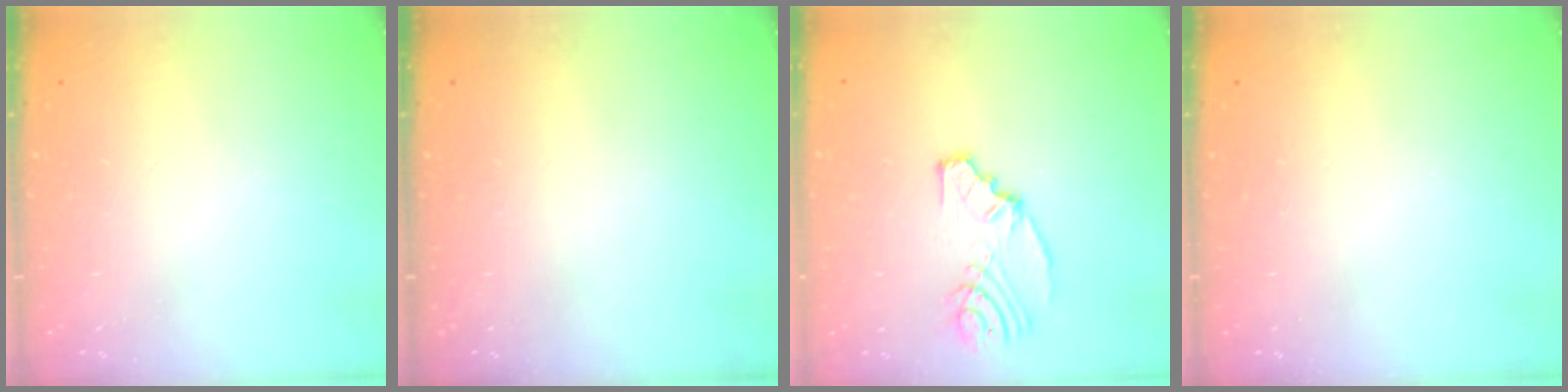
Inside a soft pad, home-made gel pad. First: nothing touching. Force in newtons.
{"total": 0.0}
{"total": 7.3, "press": 6.3, "slide": 3.6}
{"total": 0.0}